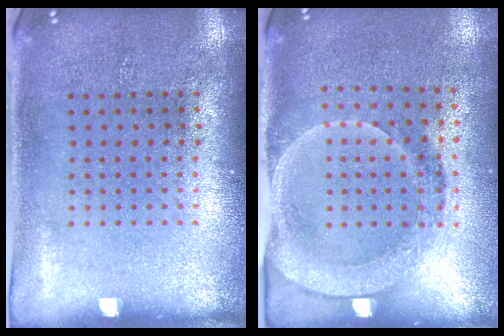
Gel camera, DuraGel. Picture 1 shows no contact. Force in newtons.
{"total": 1.7, "press": 1.5, "slide": 0.8}